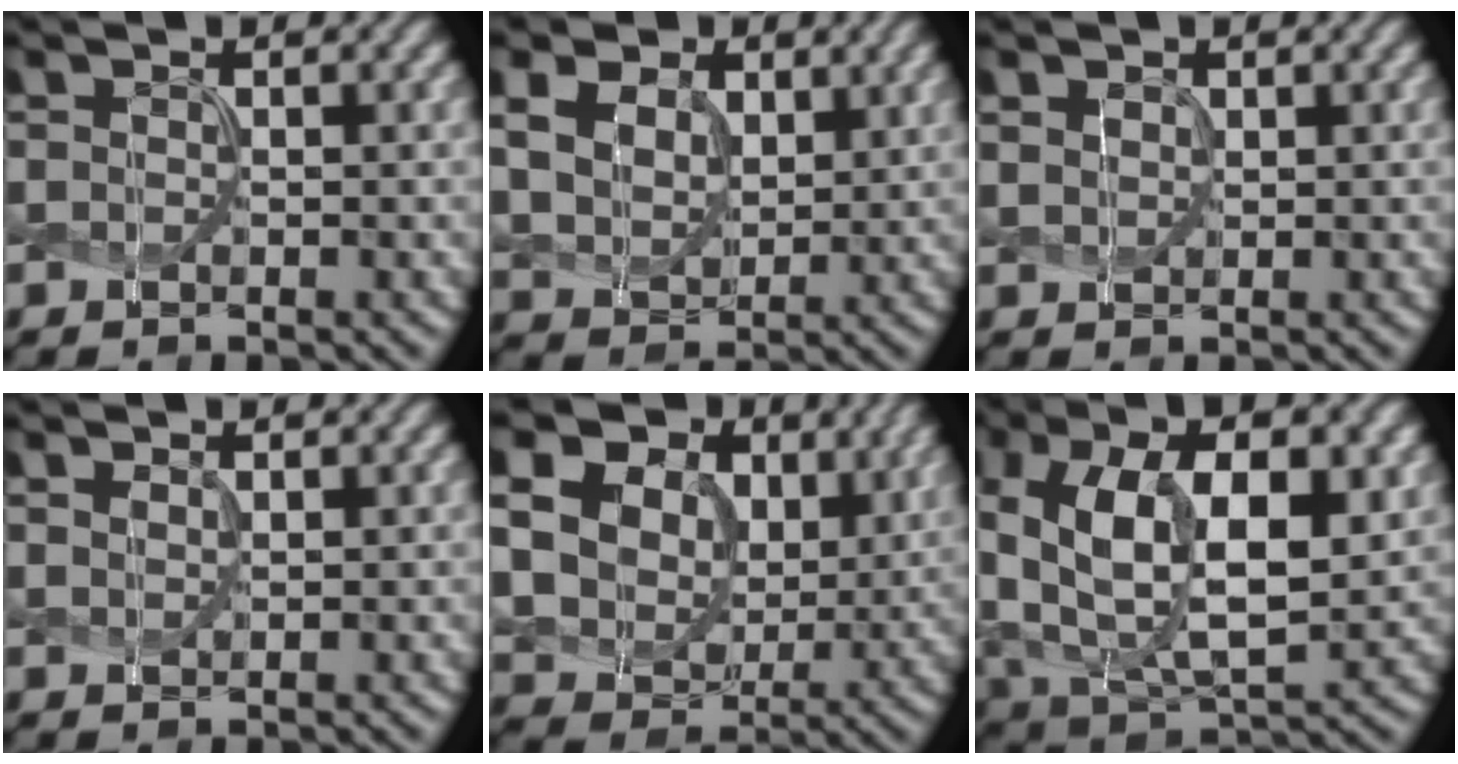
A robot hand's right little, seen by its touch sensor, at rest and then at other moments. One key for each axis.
{"total": 8.0, "fx": 3.0, "fy": 5.9, "fz": 4.5, "tx": -0.133, "ty": 0.020, "tz": 0.048}
{"total": 0.8, "fx": 0.5, "fy": 0.6, "fz": 0.2, "tx": -0.005, "ty": -0.003, "tz": 0.015}
{"total": 0.6, "fx": 0.4, "fy": 0.3, "fz": 0.3, "tx": -0.008, "ty": -0.005, "tz": 0.013}
{"total": 17.3, "fx": 6.7, "fy": 13.6, "fz": 8.2, "tx": -0.217, "ty": 0.010, "tz": 0.144}
{"total": 14.3, "fx": 2.2, "fy": 8.2, "fz": 11.4, "tx": -0.207, "ty": -0.011, "tz": 0.050}